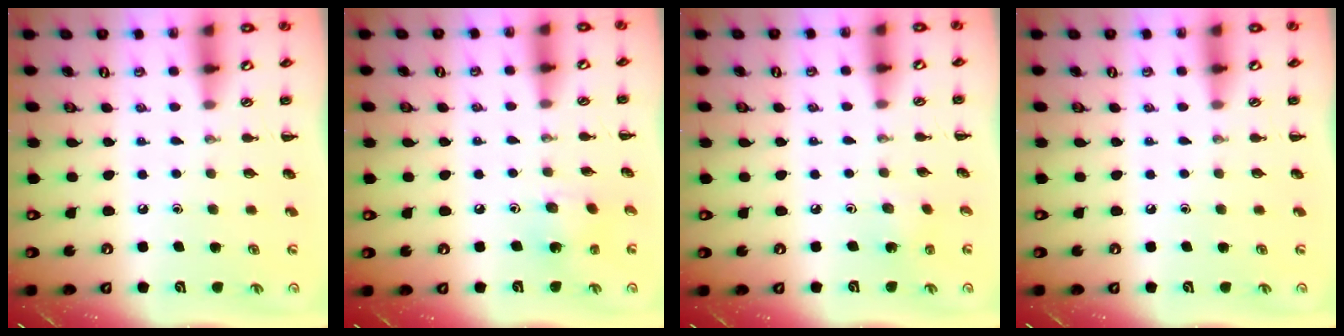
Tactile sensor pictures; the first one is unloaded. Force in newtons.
{"total": 2.3, "press": 2.2, "slide": 0.5}
{"total": 1.8, "press": 1.7, "slide": 0.6}
{"total": 0.0}